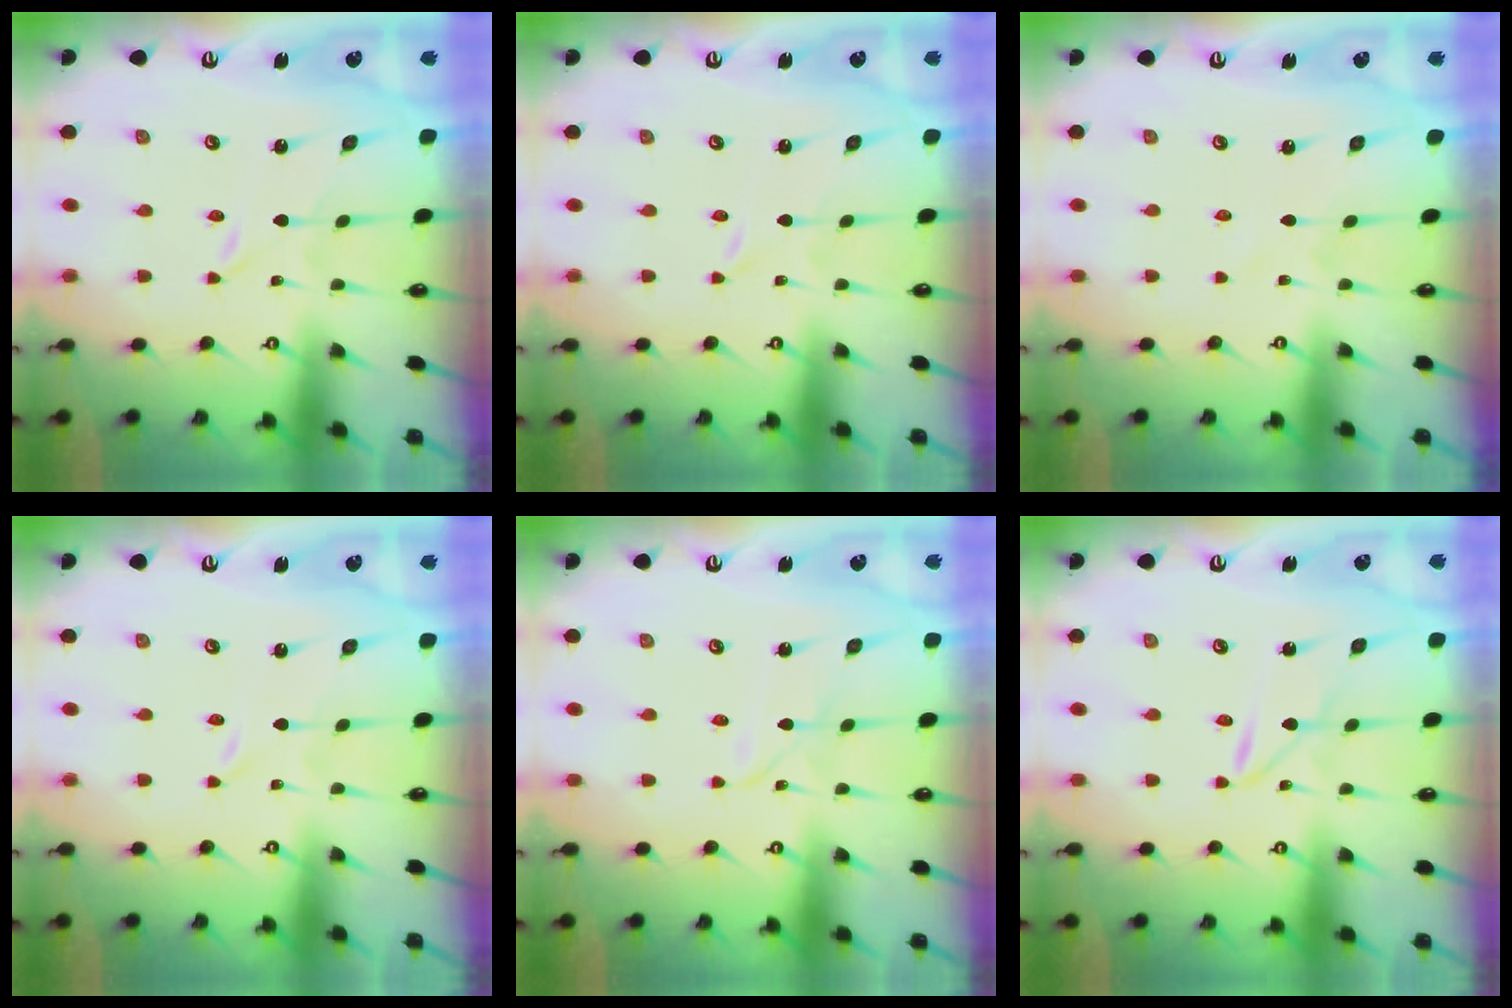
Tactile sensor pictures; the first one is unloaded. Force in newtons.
{"total": 0.0}
{"total": 0.6, "press": 0.6, "slide": 0.1}
{"total": 0.0}
{"total": 2.8, "press": 2.8, "slide": 0.3}
{"total": 2.2, "press": 2.1, "slide": 0.3}